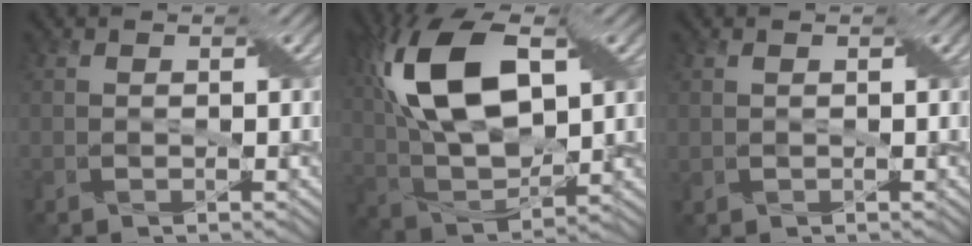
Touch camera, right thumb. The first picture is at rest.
{"total": 15.4, "force": [4.8, 8.1, 12.2], "torque": [-0.266, 0.022, 0.084]}
{"total": 0.6, "force": [0.2, 0.4, 0.3], "torque": [-0.010, 0.000, 0.004]}